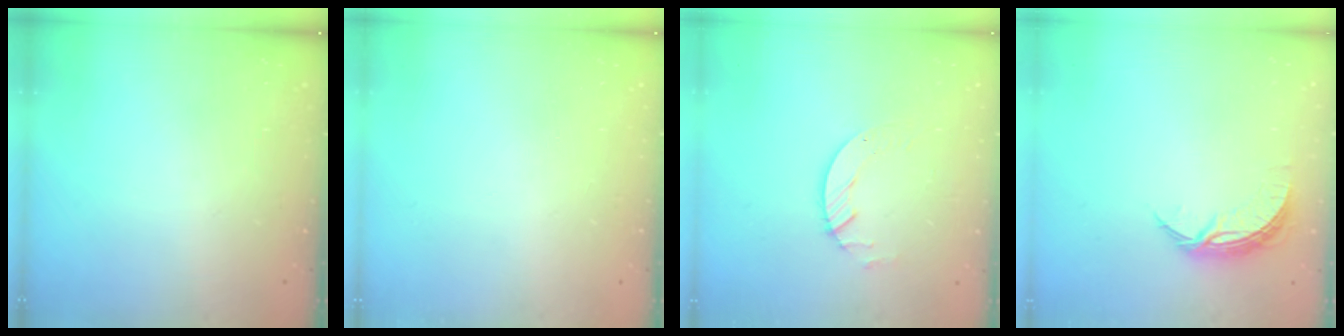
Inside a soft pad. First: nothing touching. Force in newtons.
{"total": 0.0}
{"total": 4.5, "press": 4.5, "slide": 0.4}
{"total": 7.3, "press": 7.3, "slide": 0.4}